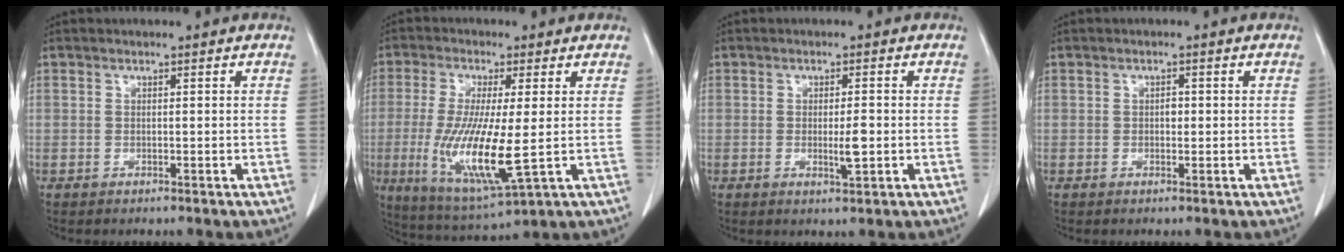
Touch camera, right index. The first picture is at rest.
{"total": 13.5, "force": [-1.7, 1.6, 13.2], "torque": [-0.265, -0.034, -0.023]}
{"total": 3.1, "force": [-0.5, 0.5, 3.0], "torque": [-0.050, -0.002, -0.005]}
{"total": 1.1, "force": [0.0, 0.7, 0.8], "torque": [-0.011, 0.003, -0.001]}